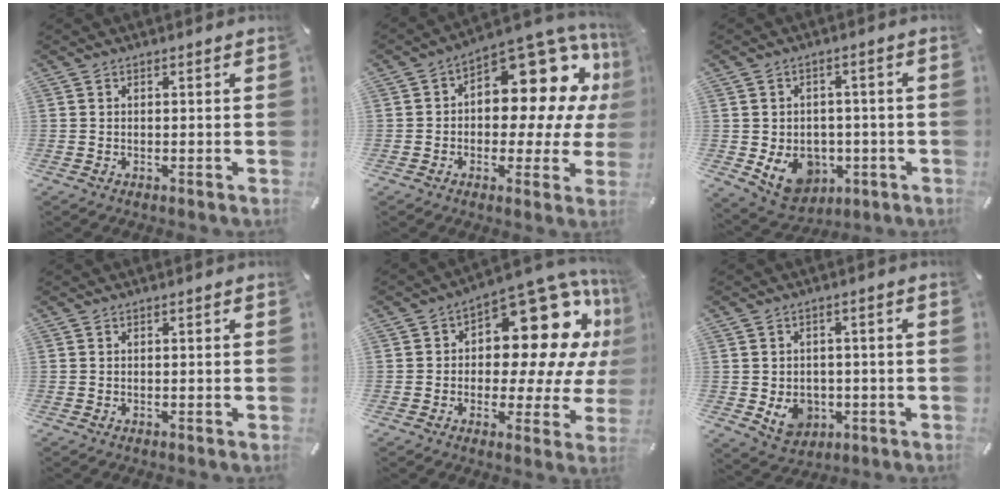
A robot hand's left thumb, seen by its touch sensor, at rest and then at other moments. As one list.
[{"total": 15.5, "force": [6.5, 9.1, 10.7], "torque": [-0.138, -0.062, 0.105]}, {"total": 9.8, "force": [-2.8, 8.1, 4.8], "torque": [-0.075, 0.008, -0.045]}, {"total": 0.0}, {"total": 19.7, "force": [7.5, 11.1, 14.4], "torque": [-0.184, -0.064, 0.129]}, {"total": 6.9, "force": [-1.5, 6.0, 3.0], "torque": [-0.042, 0.005, -0.023]}]